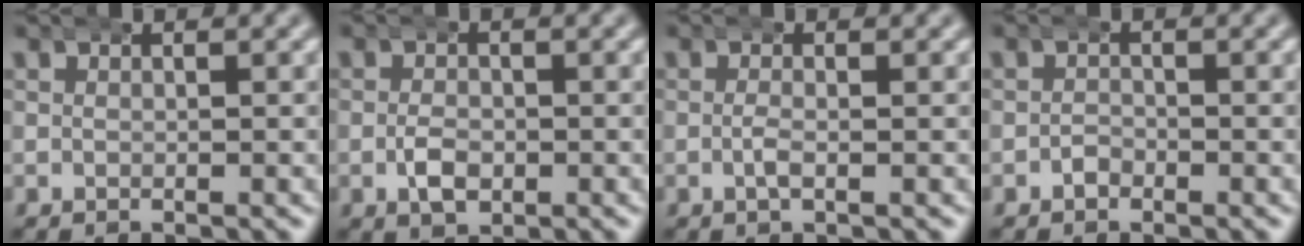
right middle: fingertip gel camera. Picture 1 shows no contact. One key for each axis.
{"total": 1.8, "fx": -0.6, "fy": 1.1, "fz": 1.3, "tx": -0.024, "ty": -0.005, "tz": -0.013}
{"total": 0.9, "fx": -0.3, "fy": 0.0, "fz": 0.8, "tx": -0.018, "ty": -0.003, "tz": -0.010}
{"total": 0.7, "fx": -0.5, "fy": 0.5, "fz": -0.1, "tx": -0.001, "ty": 0.001, "tz": -0.015}